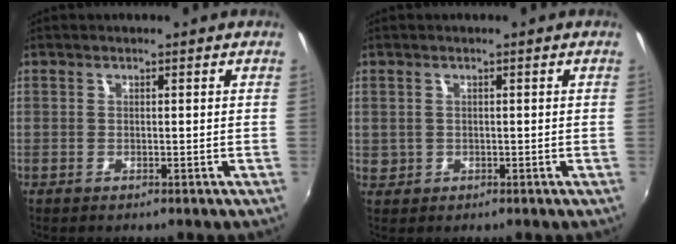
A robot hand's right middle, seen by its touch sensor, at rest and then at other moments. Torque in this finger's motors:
{"motor_torque": [-0.03, -0.15, -0.06, -0.01]}